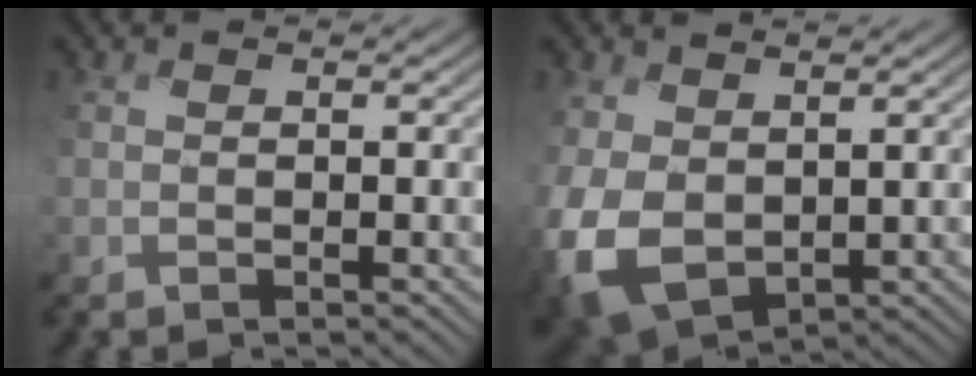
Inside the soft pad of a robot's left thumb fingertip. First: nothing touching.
{"total": 8.7, "force": [0.7, 6.3, 6.0], "torque": [-0.186, -0.016, 0.015]}